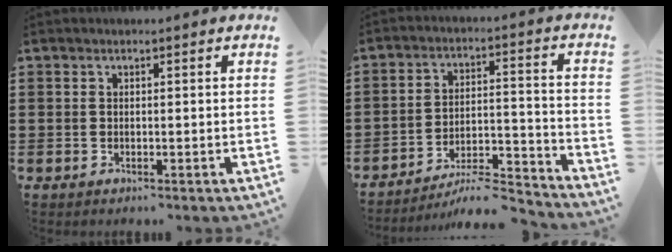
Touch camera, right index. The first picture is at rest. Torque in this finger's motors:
{"motor_torque": [0.01, -0.04, 0.11, -0.01]}